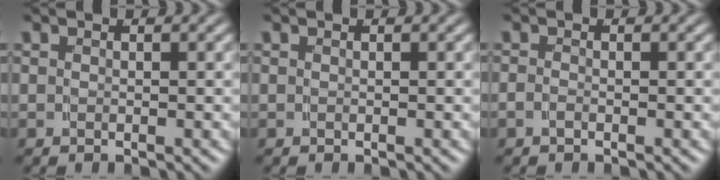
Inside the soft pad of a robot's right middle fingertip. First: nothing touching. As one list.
[{"total": 0.0}, {"total": 0.7, "force": [-0.6, 0.3, 0.3], "torque": [-0.011, 0.000, -0.014]}]